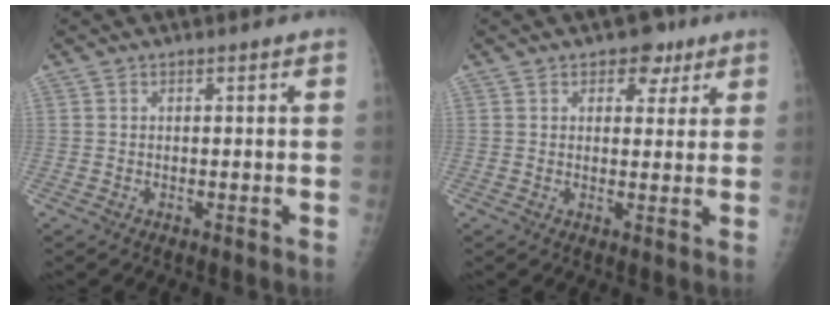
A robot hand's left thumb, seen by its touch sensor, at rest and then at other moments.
{"total": 4.9, "force": [2.8, 3.3, 2.2], "torque": [0.002, -0.009, 0.033]}